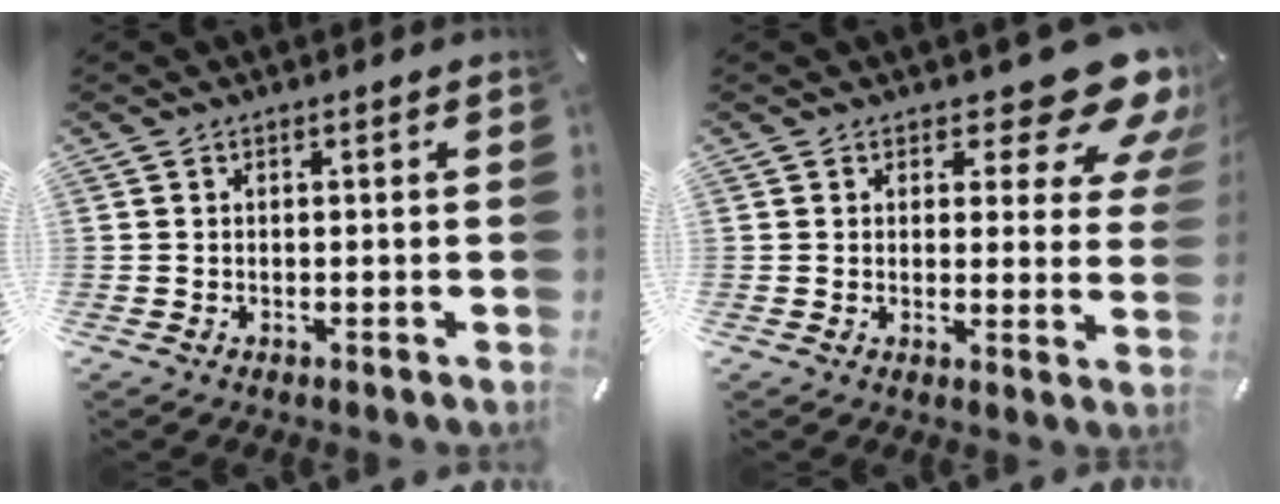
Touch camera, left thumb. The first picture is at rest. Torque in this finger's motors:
{"motor_torque": [0.76, 0.02, 0.51, -0.03, 0.04]}